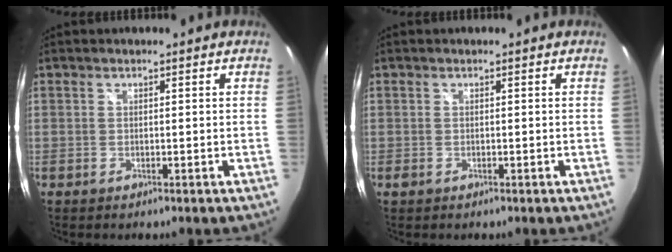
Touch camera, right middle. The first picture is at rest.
{"total": 0.8, "force": [-0.3, 0.6, 0.4], "torque": [-0.008, -0.003, -0.007]}